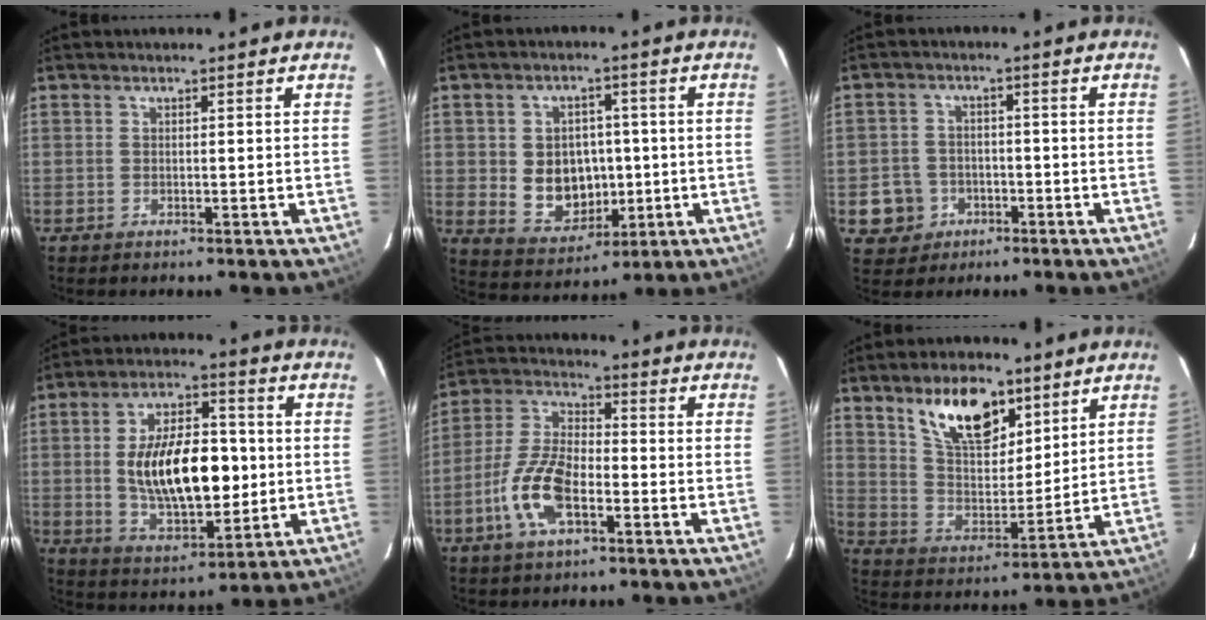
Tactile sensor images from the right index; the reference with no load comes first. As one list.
[{"total": 9.9, "force": [-0.7, 8.3, 5.4], "torque": [-0.119, 0.006, 0.011]}, {"total": 6.7, "force": [-2.5, 6.1, 1.1], "torque": [-0.038, 0.018, -0.032]}, {"total": 17.6, "force": [-0.3, 8.7, 15.3], "torque": [-0.269, 0.006, 0.010]}, {"total": 7.8, "force": [-3.8, 2.5, 6.4], "torque": [-0.142, 0.004, -0.077]}, {"total": 14.0, "force": [8.5, 6.7, 8.8], "torque": [-0.145, 0.004, 0.160]}]